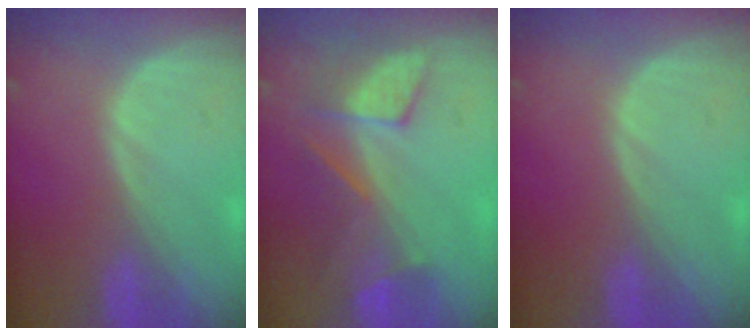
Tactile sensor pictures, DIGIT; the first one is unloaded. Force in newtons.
{"total": 8.1, "press": 7.2, "slide": 3.9}
{"total": 0.0}